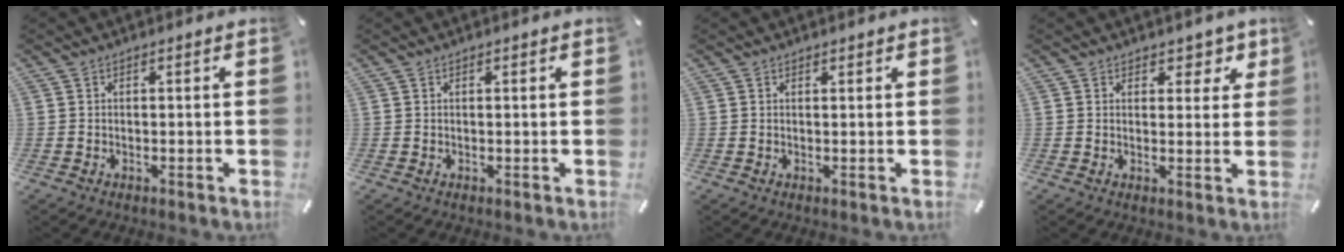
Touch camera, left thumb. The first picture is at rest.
{"total": 0.0}
{"total": 0.5, "force": [0.5, 0.2, 0.1], "torque": [-0.002, -0.001, 0.010]}
{"total": 4.5, "force": [2.8, 3.2, 1.4], "torque": [0.009, -0.019, 0.041]}